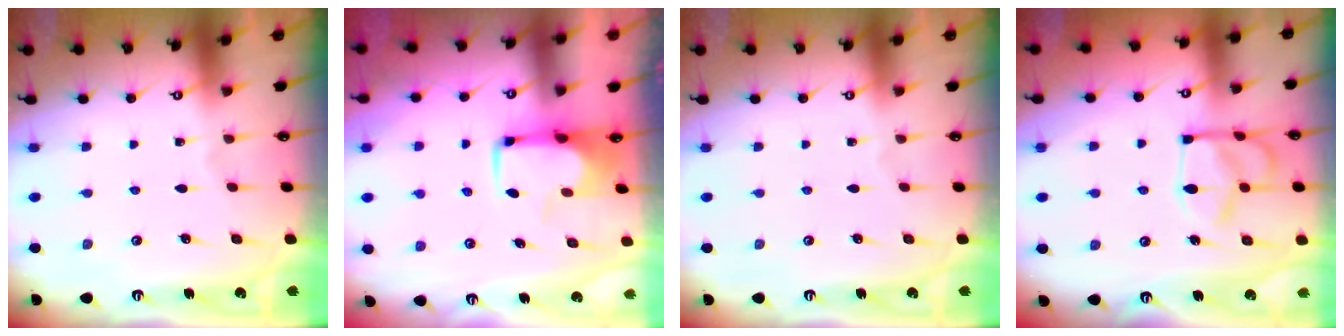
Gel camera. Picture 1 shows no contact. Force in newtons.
{"total": 1.0, "press": 0.8, "slide": 0.6}
{"total": 0.0}
{"total": 11.8, "press": 11.8, "slide": 0.7}